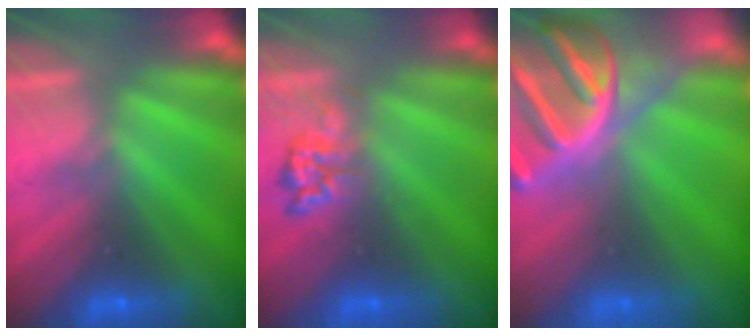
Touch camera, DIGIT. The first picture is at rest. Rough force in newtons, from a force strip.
{"total": 2.4}
{"total": 8.7}